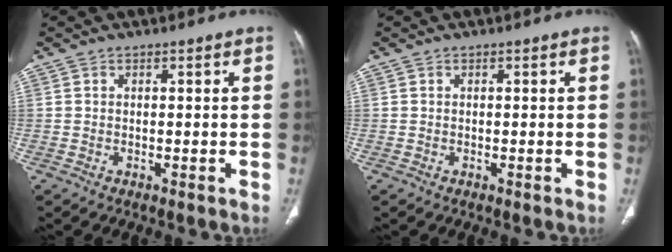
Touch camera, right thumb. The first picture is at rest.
{"total": 0.0}